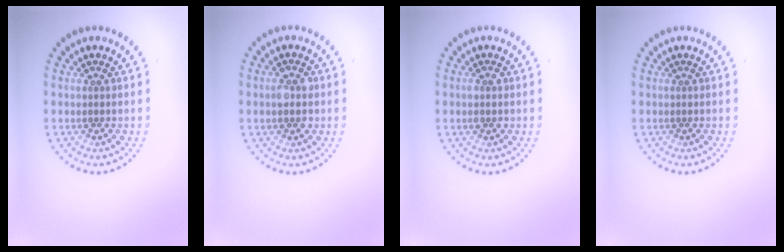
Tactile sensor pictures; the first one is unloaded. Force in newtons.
{"total": 2.9, "press": 2.9, "slide": 0.1}
{"total": 1.4, "press": 1.4, "slide": 0.1}
{"total": 0.0}